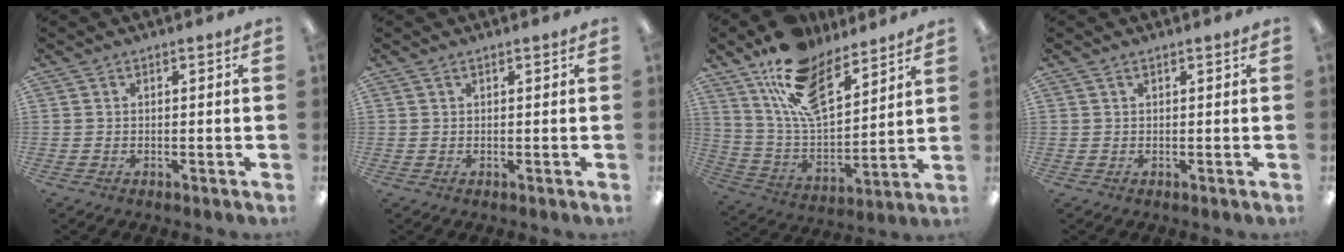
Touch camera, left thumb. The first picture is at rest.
{"total": 0.8, "force": [0.5, 0.3, 0.5], "torque": [-0.012, 0.002, 0.009]}
{"total": 17.8, "force": [12.8, 7.8, 9.5], "torque": [-0.180, -0.065, 0.232]}
{"total": 0.8, "force": [0.5, 0.3, 0.6], "torque": [-0.013, 0.002, 0.010]}